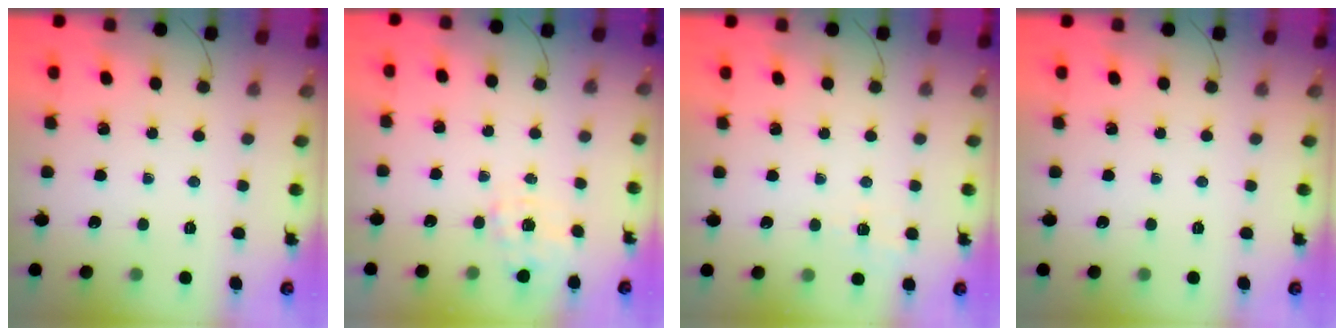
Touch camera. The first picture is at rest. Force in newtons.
{"total": 0.9, "press": 0.3, "slide": 0.8}
{"total": 2.0, "press": 1.0, "slide": 1.7}
{"total": 0.0}